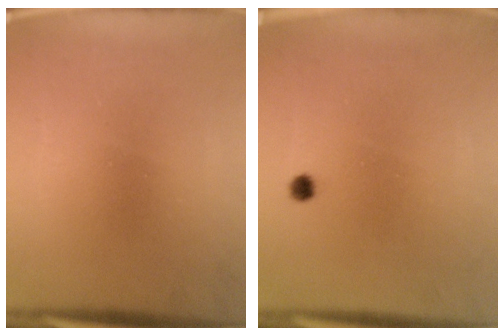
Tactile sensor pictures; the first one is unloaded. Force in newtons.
{"total": 1.3}